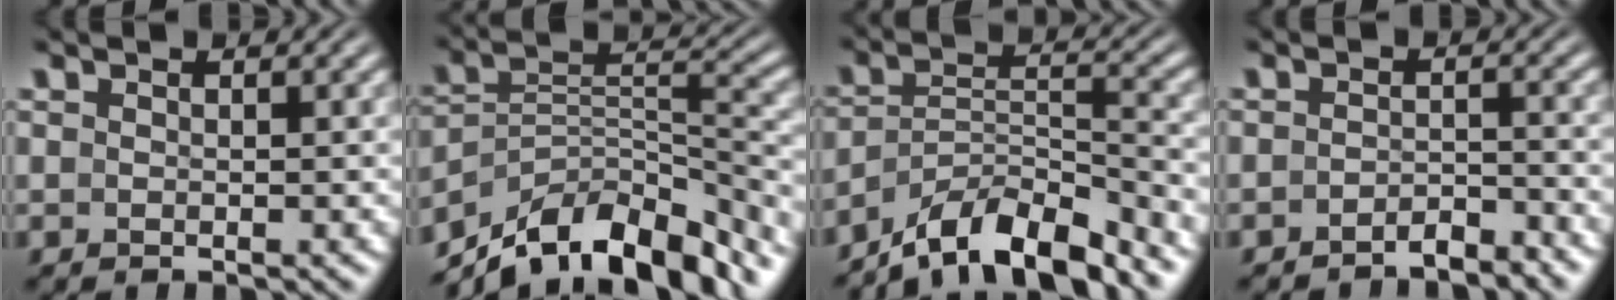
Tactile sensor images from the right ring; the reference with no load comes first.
{"total": 12.2, "force": [-7.6, 6.1, 7.2], "torque": [-0.112, -0.044, -0.101]}
{"total": 8.5, "force": [-6.2, 3.8, 4.5], "torque": [-0.061, -0.022, -0.094]}
{"total": 2.9, "force": [-2.9, 0.2, 0.5], "torque": [-0.001, -0.004, -0.052]}